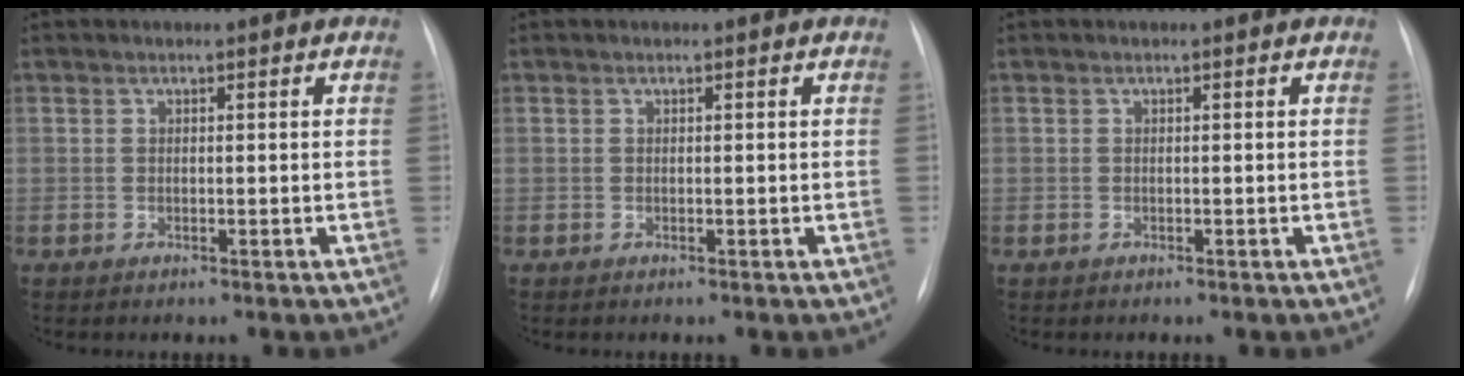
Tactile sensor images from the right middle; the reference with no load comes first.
{"total": 0.0}
{"total": 0.0}